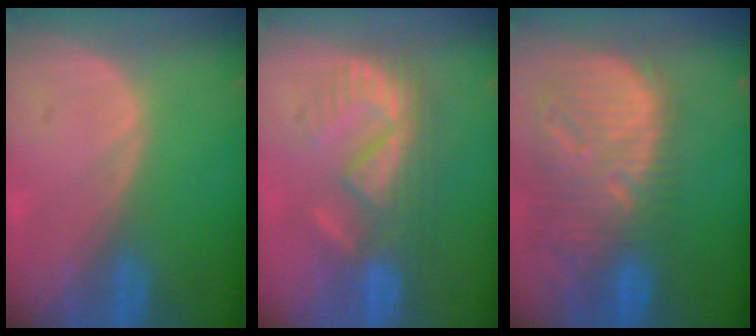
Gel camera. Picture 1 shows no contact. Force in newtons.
{"total": 8.3, "press": 8.0, "slide": 2.1}
{"total": 13.5, "press": 11.6, "slide": 6.9}